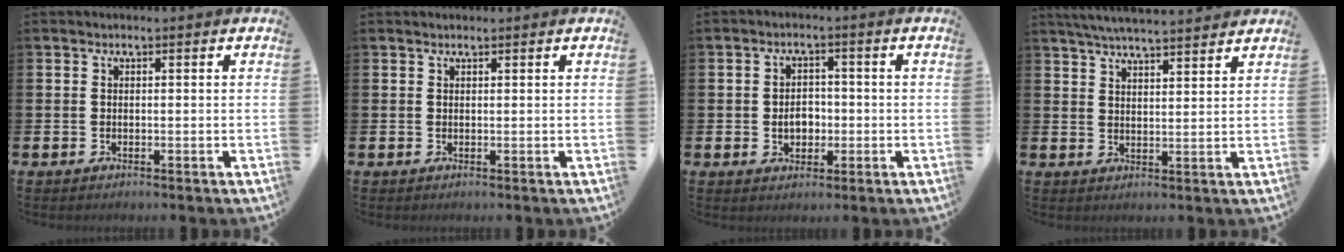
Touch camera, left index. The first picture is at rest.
{"total": 0.6, "force": [0.5, 0.1, 0.1], "torque": [-0.002, 0.002, 0.009]}
{"total": 3.4, "force": [-0.6, 2.6, 2.1], "torque": [-0.029, 0.000, -0.019]}
{"total": 5.3, "force": [5.1, 0.1, 1.1], "torque": [-0.035, -0.020, 0.093]}